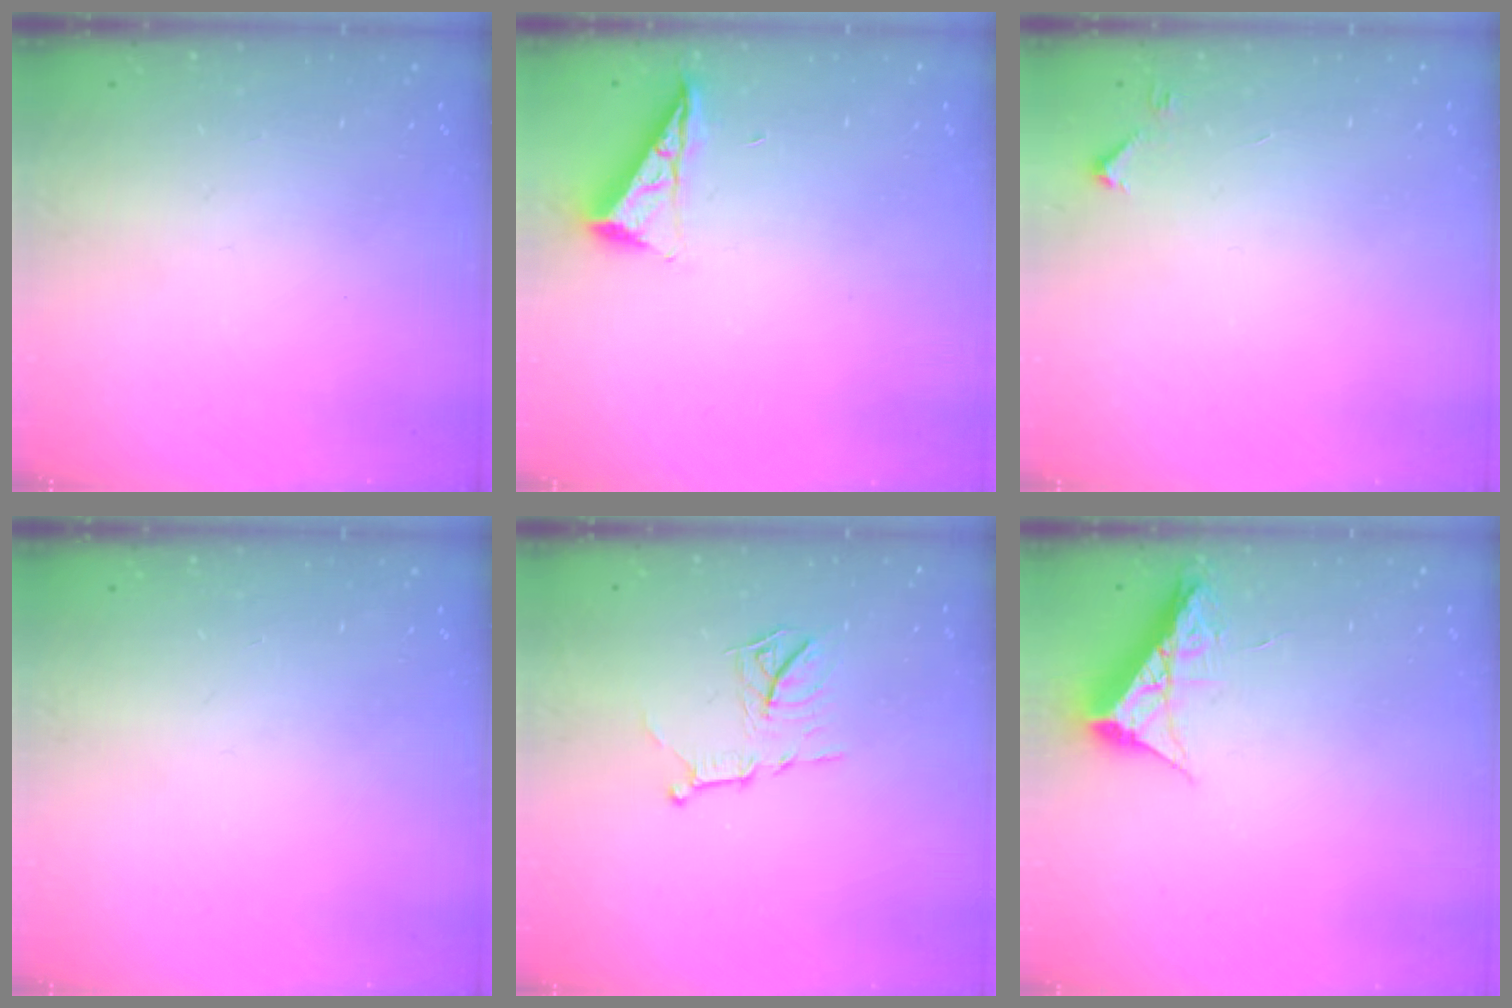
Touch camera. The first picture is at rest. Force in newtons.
{"total": 7.1, "press": 7.1, "slide": 0.5}
{"total": 3.8, "press": 3.7, "slide": 0.6}
{"total": 0.0}
{"total": 10.6, "press": 10.6, "slide": 0.8}
{"total": 8.6, "press": 8.6, "slide": 0.4}